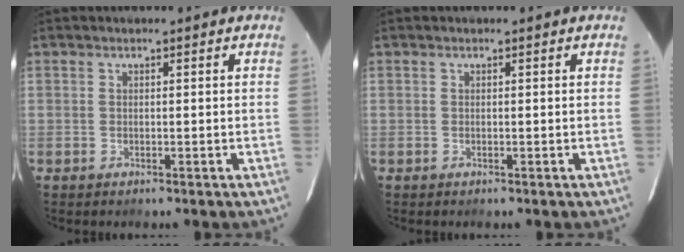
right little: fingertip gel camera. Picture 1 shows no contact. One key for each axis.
{"total": 0.0}